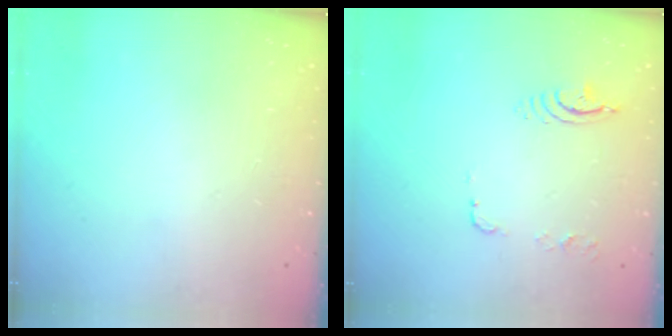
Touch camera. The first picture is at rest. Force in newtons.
{"total": 8.3, "press": 8.3, "slide": 0.8}